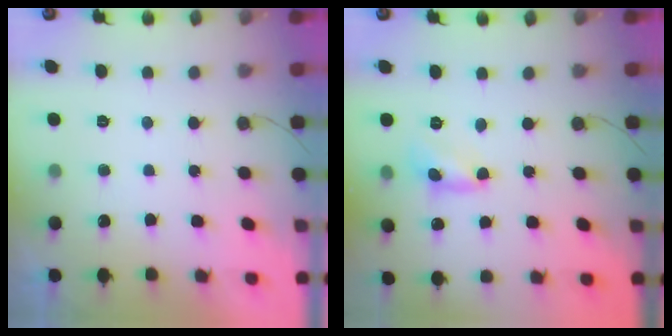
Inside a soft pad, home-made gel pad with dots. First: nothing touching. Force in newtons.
{"total": 2.7, "press": 2.7, "slide": 0.1}